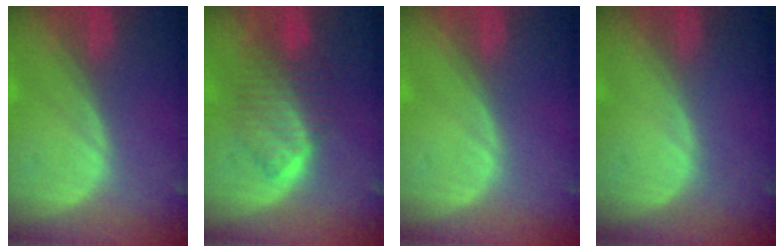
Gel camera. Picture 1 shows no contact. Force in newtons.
{"total": 6.6, "press": 6.6, "slide": 0.2}
{"total": 0.0}
{"total": 0.0}